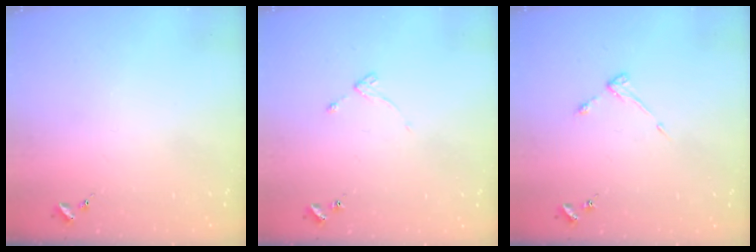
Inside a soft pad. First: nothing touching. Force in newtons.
{"total": 4.3, "press": 4.2, "slide": 0.6}
{"total": 3.6, "press": 3.6, "slide": 0.5}